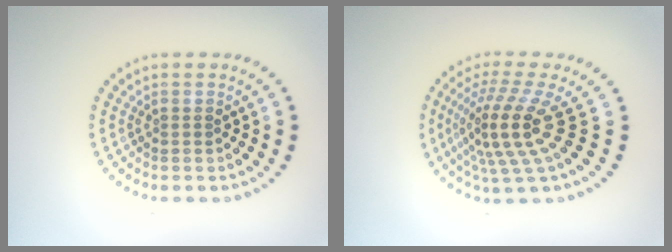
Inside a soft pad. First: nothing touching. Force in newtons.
{"total": 5.2, "press": 3.6, "slide": 3.7}